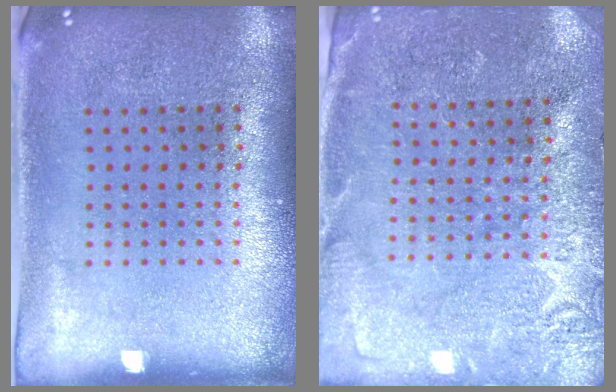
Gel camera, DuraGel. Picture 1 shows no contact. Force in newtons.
{"total": 2.8, "press": 2.8, "slide": 0.1}